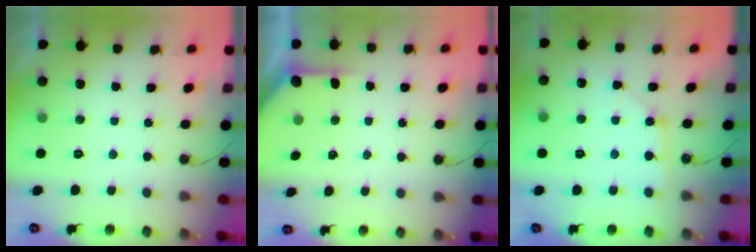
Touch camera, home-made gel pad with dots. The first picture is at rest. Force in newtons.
{"total": 2.2, "press": 2.2, "slide": 0.3}
{"total": 2.0, "press": 2.0, "slide": 0.3}